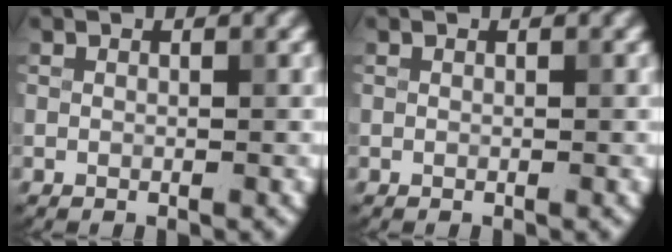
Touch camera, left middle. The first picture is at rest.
{"total": 0.0}